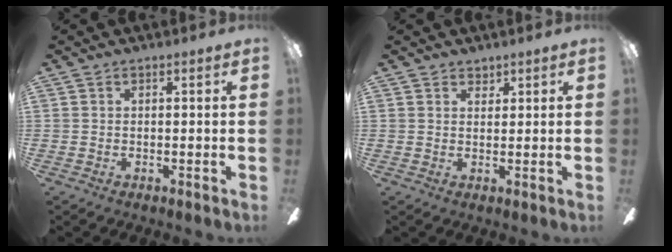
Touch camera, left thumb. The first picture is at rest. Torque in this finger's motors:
{"motor_torque": [0.09, -0.15, -0.64, 0.06, -0.07]}